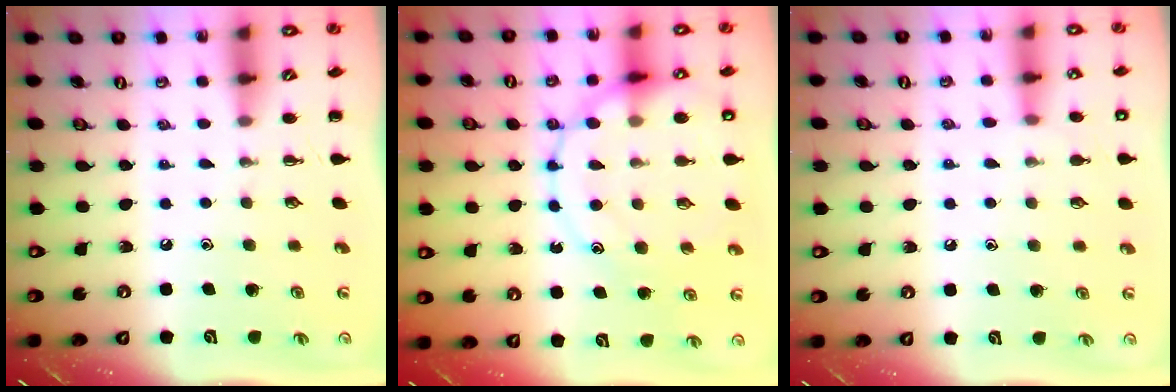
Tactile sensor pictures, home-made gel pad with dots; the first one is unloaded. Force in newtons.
{"total": 17.6, "press": 17.5, "slide": 2.2}
{"total": 8.1, "press": 7.7, "slide": 2.5}